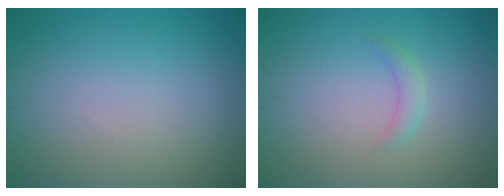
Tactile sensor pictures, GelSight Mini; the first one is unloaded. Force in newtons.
{"total": 1.2, "press": 1.2, "slide": 0.1}